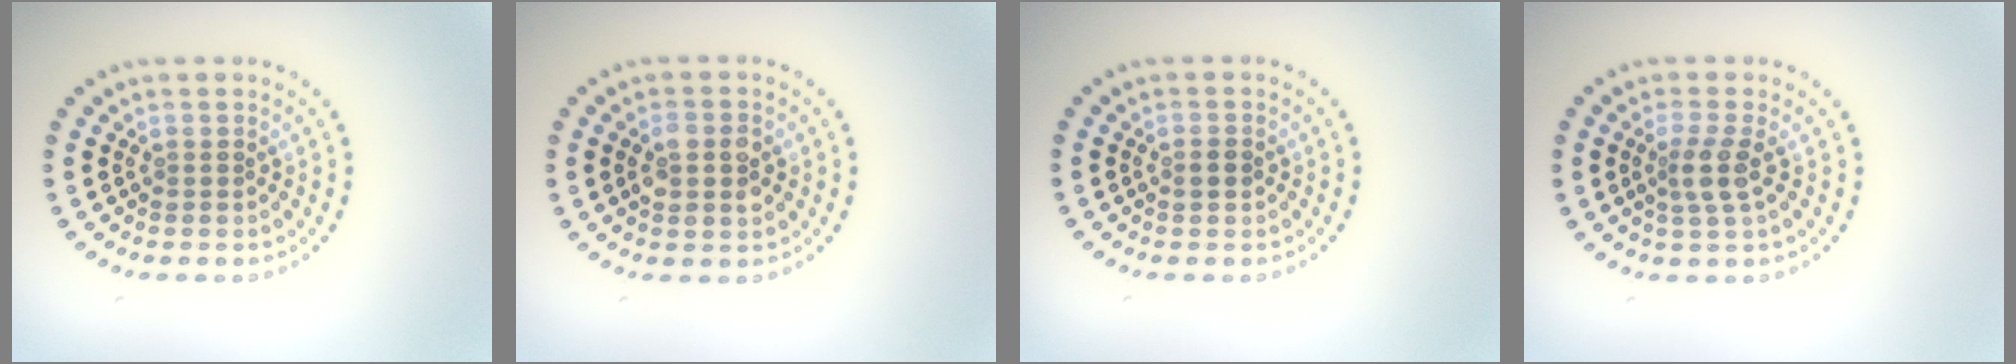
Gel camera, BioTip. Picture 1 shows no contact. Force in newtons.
{"total": 2.8, "press": 2.8, "slide": 0.2}
{"total": 1.3, "press": 1.3, "slide": 0.0}
{"total": 2.3, "press": 1.9, "slide": 1.4}